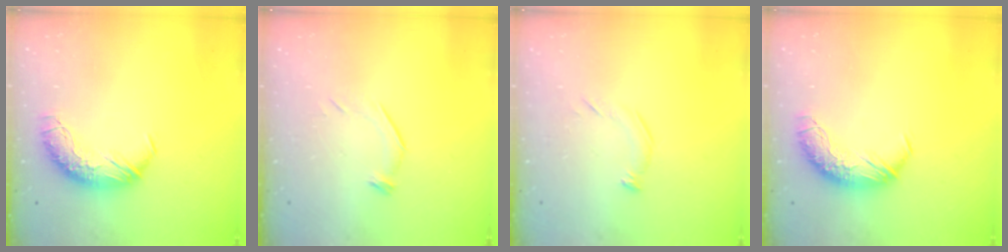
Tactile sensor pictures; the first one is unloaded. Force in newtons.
{"total": 6.3, "press": 6.2, "slide": 1.1}
{"total": 4.4, "press": 4.3, "slide": 0.8}
{"total": 0.0}